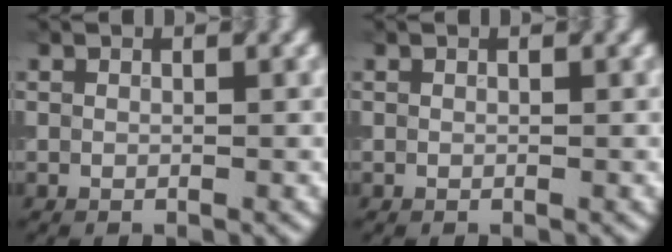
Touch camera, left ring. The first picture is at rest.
{"total": 0.0}